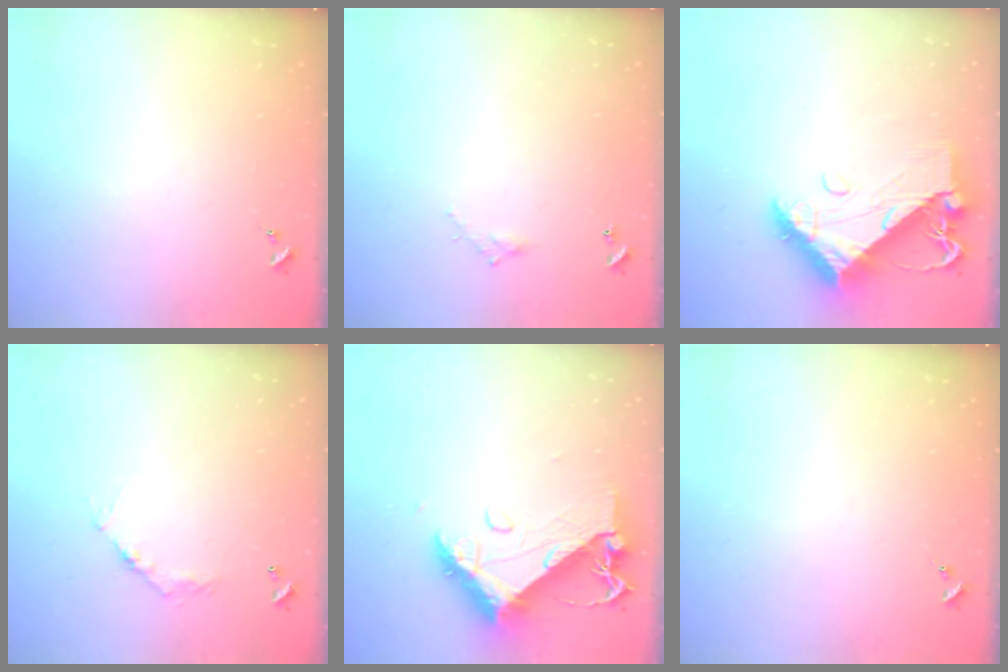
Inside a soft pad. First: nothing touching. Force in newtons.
{"total": 3.8, "press": 3.8, "slide": 0.2}
{"total": 13.2, "press": 13.2, "slide": 1.4}
{"total": 6.3, "press": 6.3, "slide": 0.4}
{"total": 13.1, "press": 13.1, "slide": 1.4}
{"total": 0.0}